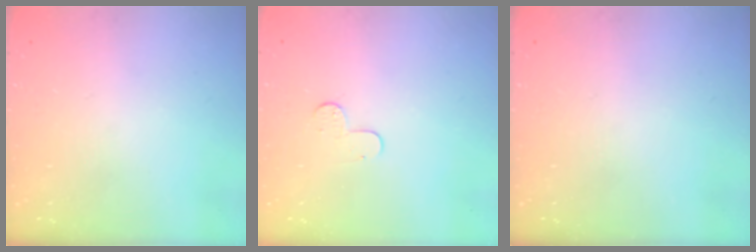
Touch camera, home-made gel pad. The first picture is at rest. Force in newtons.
{"total": 4.3, "press": 4.3, "slide": 0.4}
{"total": 0.0}